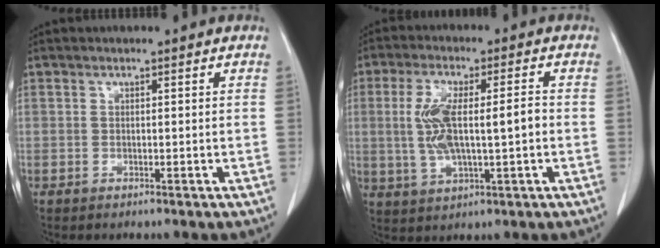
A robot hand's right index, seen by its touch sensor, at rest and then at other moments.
{"total": 9.6, "force": [0.0, 2.7, 9.2], "torque": [-0.191, 0.014, 0.009]}